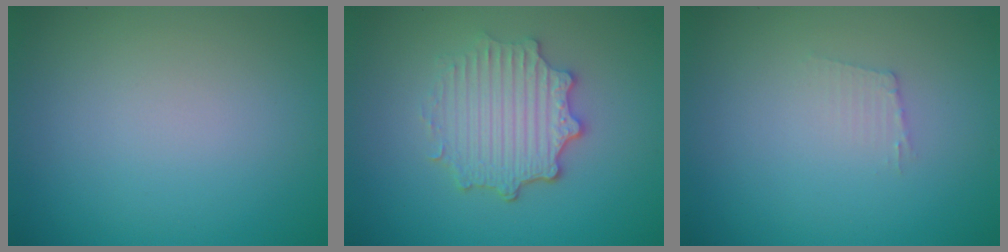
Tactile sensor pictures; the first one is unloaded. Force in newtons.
{"total": 4.5, "press": 3.7, "slide": 2.6}
{"total": 1.1, "press": 1.0, "slide": 0.2}